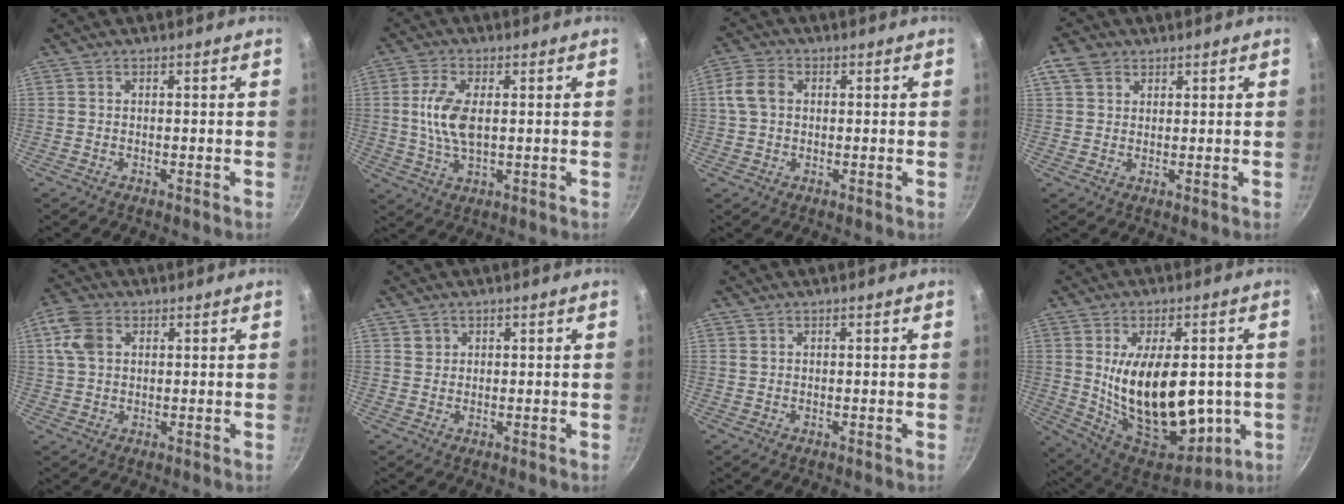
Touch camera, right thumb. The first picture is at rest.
{"total": 8.4, "force": [0.9, 4.2, 7.3], "torque": [-0.145, 0.000, 0.017]}
{"total": 5.5, "force": [0.7, 4.2, 3.5], "torque": [-0.060, 0.011, 0.005]}
{"total": 4.7, "force": [2.3, 3.5, 2.1], "torque": [-0.029, -0.001, 0.038]}
{"total": 6.5, "force": [2.0, 4.6, 4.1], "torque": [-0.075, 0.006, 0.032]}
{"total": 1.5, "force": [0.8, 1.3, 0.2], "torque": [0.010, 0.005, 0.013]}
{"total": 0.0}
{"total": 22.9, "force": [-0.8, 12.5, 19.1], "torque": [-0.273, -0.031, 0.013]}